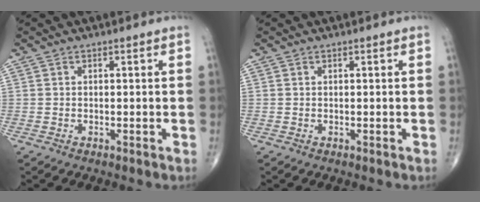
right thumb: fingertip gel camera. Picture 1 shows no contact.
{"total": 0.0}